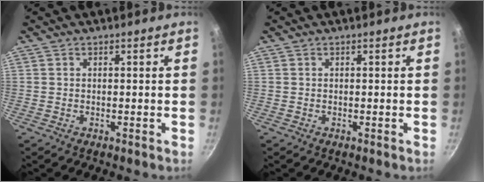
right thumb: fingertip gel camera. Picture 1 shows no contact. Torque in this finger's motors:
{"motor_torque": [-0.25, 0.25, -0.01, 0.00, 0.00]}